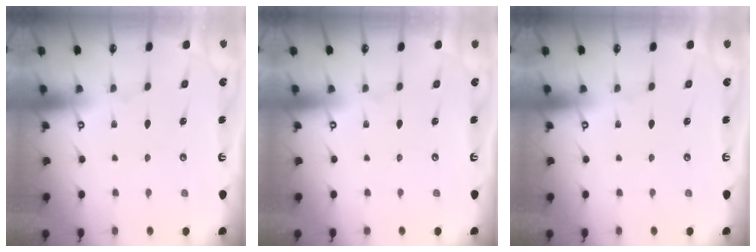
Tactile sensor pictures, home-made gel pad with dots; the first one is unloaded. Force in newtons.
{"total": 0.0}
{"total": 0.0}